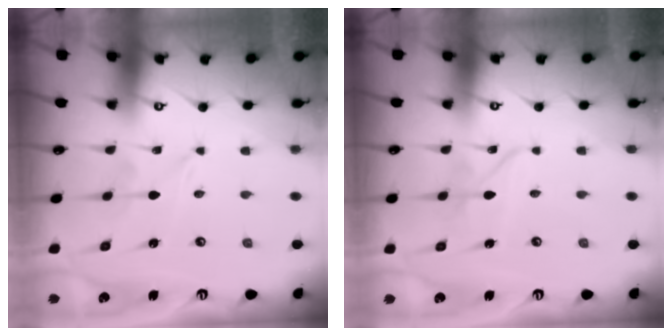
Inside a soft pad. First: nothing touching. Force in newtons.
{"total": 3.0, "press": 3.0, "slide": 0.1}